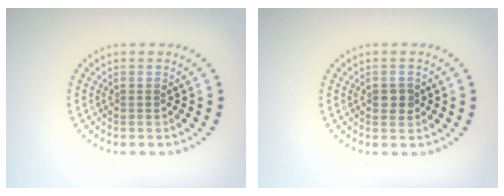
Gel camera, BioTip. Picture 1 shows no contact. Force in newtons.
{"total": 1.5, "press": 1.5, "slide": 0.1}